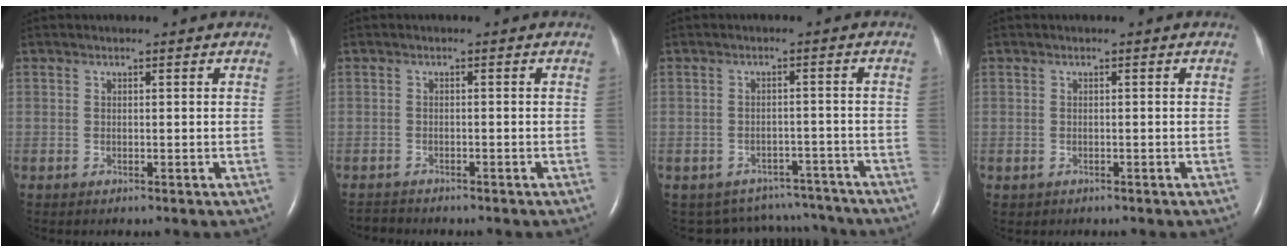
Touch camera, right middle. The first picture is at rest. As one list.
[{"total": 1.8, "force": [-1.8, 0.4, -0.2], "torque": [-0.001, -0.007, -0.027]}, {"total": 9.9, "force": [-9.1, 3.9, 0.0], "torque": [-0.005, 0.032, -0.107]}, {"total": 0.6, "force": [-0.3, 0.5, 0.0], "torque": [-0.010, 0.002, -0.001]}]